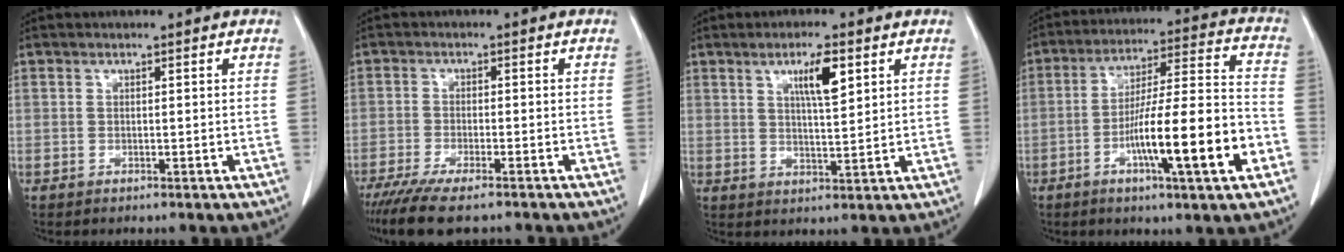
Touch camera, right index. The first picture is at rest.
{"total": 9.2, "force": [-7.4, 1.5, 5.3], "torque": [-0.084, -0.020, -0.118]}
{"total": 5.9, "force": [2.8, 0.9, 5.2], "torque": [-0.090, -0.002, 0.047]}
{"total": 16.4, "force": [-5.9, 0.9, 15.3], "torque": [-0.256, 0.001, -0.094]}